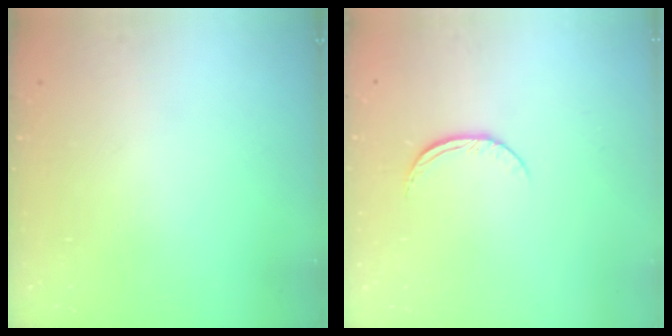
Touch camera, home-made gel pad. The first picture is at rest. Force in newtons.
{"total": 6.5, "press": 6.5, "slide": 0.7}